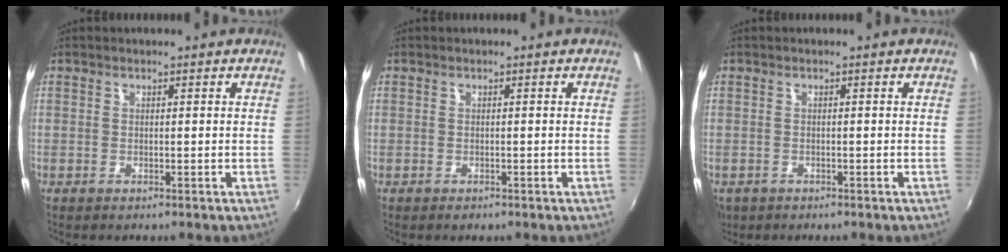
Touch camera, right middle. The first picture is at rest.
{"total": 0.8, "force": [-0.6, 0.5, 0.2], "torque": [-0.005, -0.004, -0.011]}
{"total": 3.9, "force": [-2.0, 2.8, 1.7], "torque": [-0.039, -0.012, -0.028]}